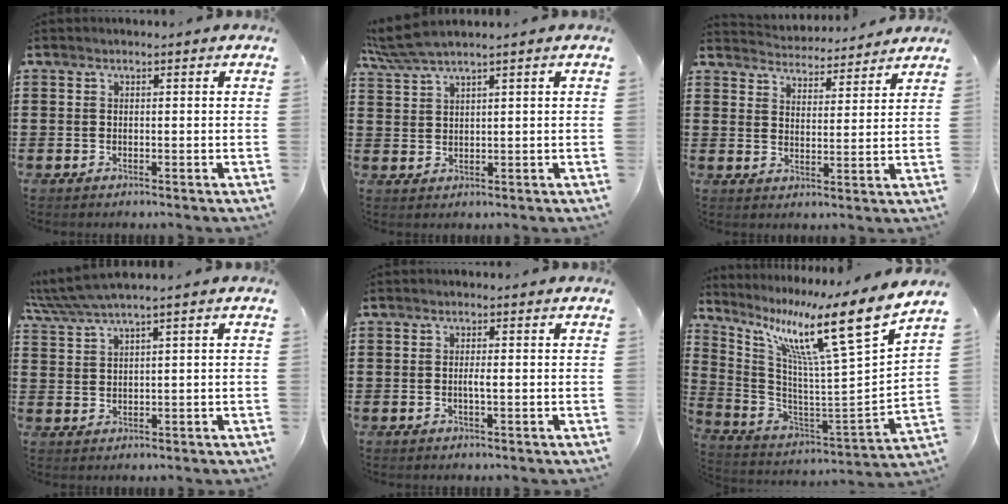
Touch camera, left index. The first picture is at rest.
{"total": 3.6, "force": [2.9, 0.0, 2.2], "torque": [-0.058, -0.004, 0.050]}
{"total": 4.1, "force": [4.1, 0.2, -0.2], "torque": [-0.015, -0.026, 0.071]}
{"total": 3.1, "force": [2.4, -0.2, 1.9], "torque": [-0.053, -0.008, 0.039]}
{"total": 1.4, "force": [-0.2, 0.0, 1.3], "torque": [-0.025, -0.003, -0.004]}
{"total": 13.6, "force": [8.7, 0.6, 10.4], "torque": [-0.194, -0.073, 0.124]}